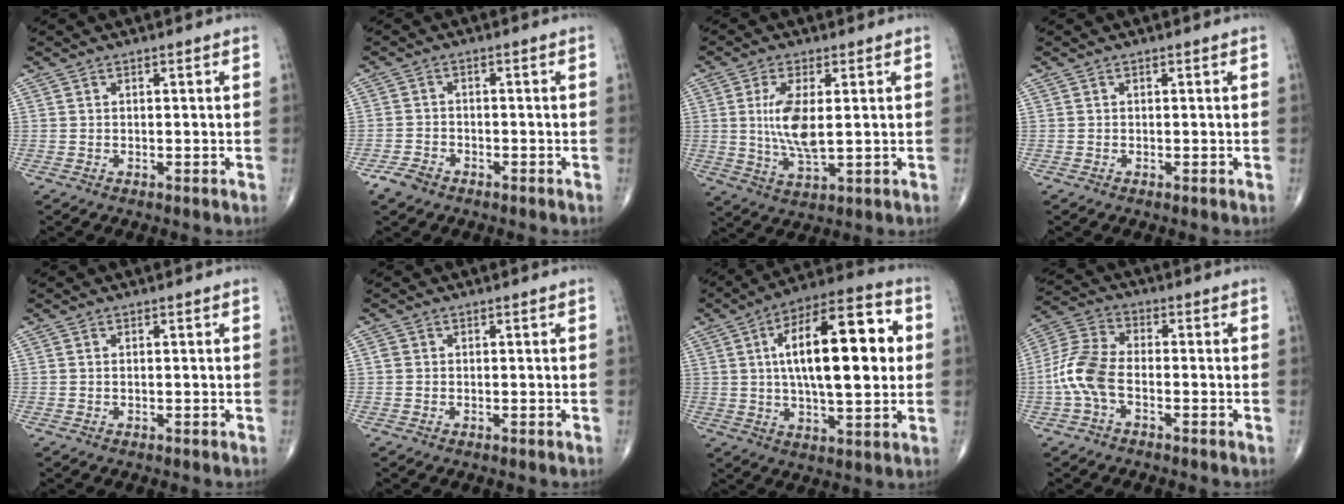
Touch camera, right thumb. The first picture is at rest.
{"total": 3.1, "force": [-2.2, 1.8, 1.2], "torque": [-0.023, 0.009, -0.039]}
{"total": 9.0, "force": [1.1, 3.4, 8.3], "torque": [-0.167, -0.017, 0.025]}
{"total": 0.0}
{"total": 0.0}
{"total": 0.9, "force": [0.1, 0.8, 0.3], "torque": [-0.002, 0.001, 0.000]}
{"total": 21.8, "force": [3.4, 8.3, 19.9], "torque": [-0.298, 0.014, 0.046]}
{"total": 9.0, "force": [-2.4, 4.9, 7.2], "torque": [-0.164, 0.027, -0.057]}